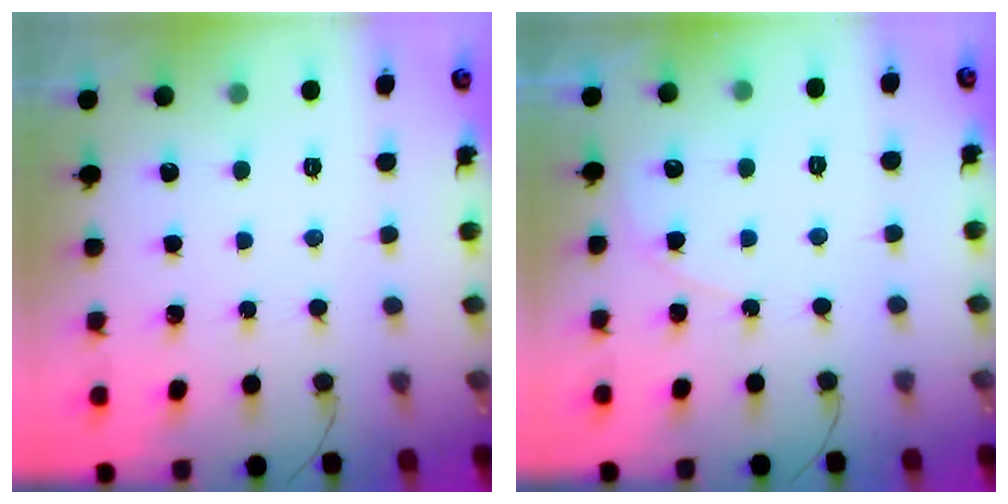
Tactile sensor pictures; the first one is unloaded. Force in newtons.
{"total": 4.2, "press": 4.2, "slide": 0.5}